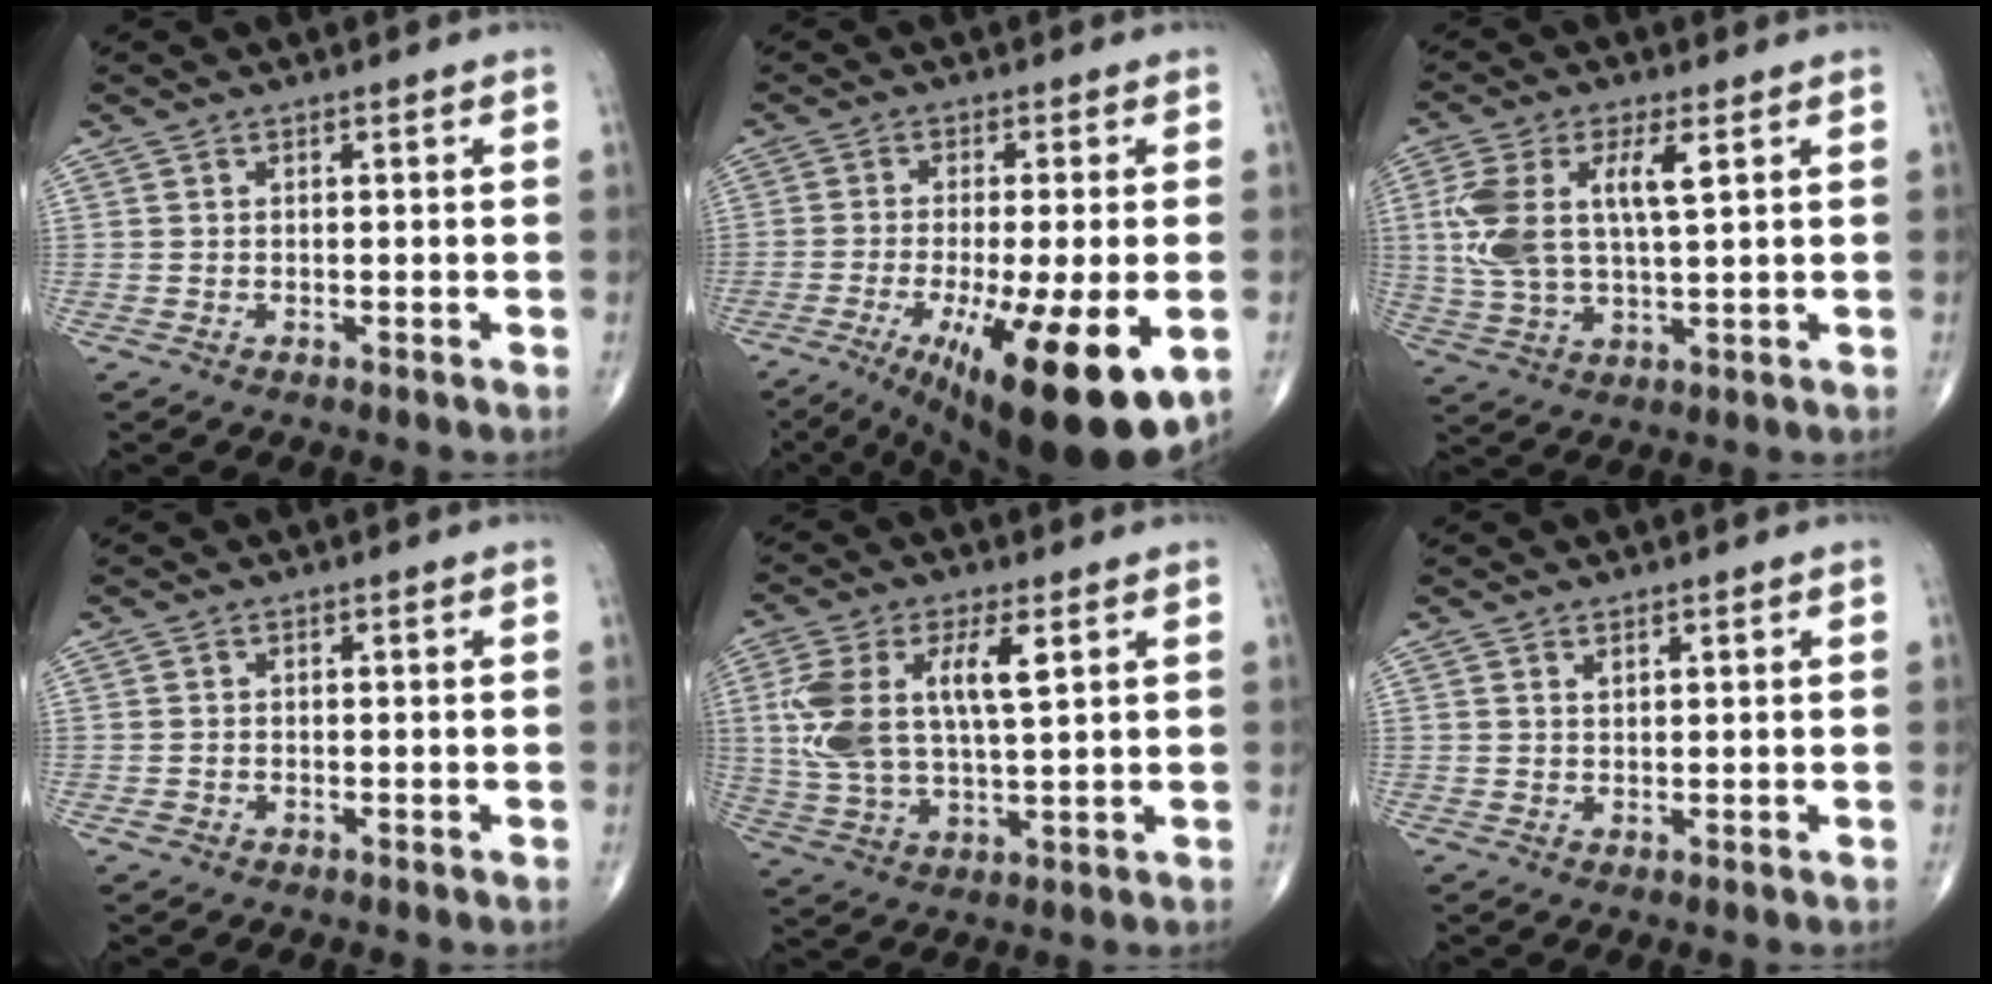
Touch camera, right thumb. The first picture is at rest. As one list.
[{"total": 19.7, "force": [-7.1, 4.8, 17.7], "torque": [-0.248, -0.027, -0.094]}, {"total": 12.7, "force": [3.1, 5.3, 11.1], "torque": [-0.245, 0.001, 0.064]}, {"total": 0.8, "force": [-0.5, 0.6, 0.2], "torque": [-0.006, 0.002, -0.009]}, {"total": 13.8, "force": [3.6, 5.7, 12.1], "torque": [-0.256, 0.000, 0.073]}, {"total": 0.7, "force": [0.6, 0.2, 0.3], "torque": [-0.004, -0.005, 0.012]}]